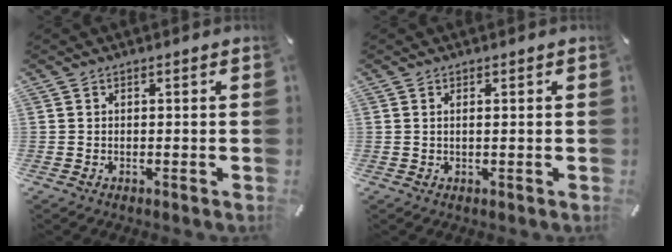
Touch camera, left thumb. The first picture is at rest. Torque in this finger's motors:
{"motor_torque": [-0.08, -0.51, -0.20, 0.17, -0.17]}